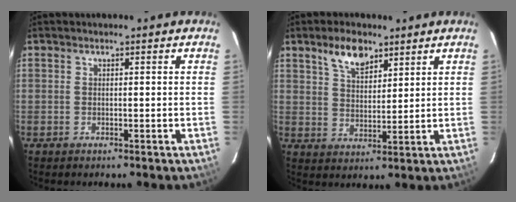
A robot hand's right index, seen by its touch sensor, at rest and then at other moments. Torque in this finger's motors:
{"motor_torque": [0.74, 0.52, 0.26, 0.03]}